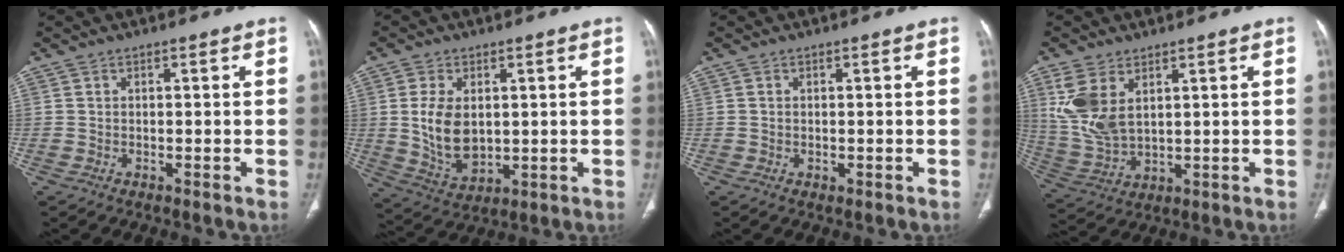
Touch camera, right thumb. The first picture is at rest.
{"total": 10.4, "force": [1.1, 6.5, 8.1], "torque": [-0.143, -0.015, 0.039]}
{"total": 0.7, "force": [0.0, 0.5, 0.4], "torque": [-0.011, -0.002, 0.002]}
{"total": 10.1, "force": [3.9, 5.6, 7.5], "torque": [-0.167, -0.012, 0.094]}